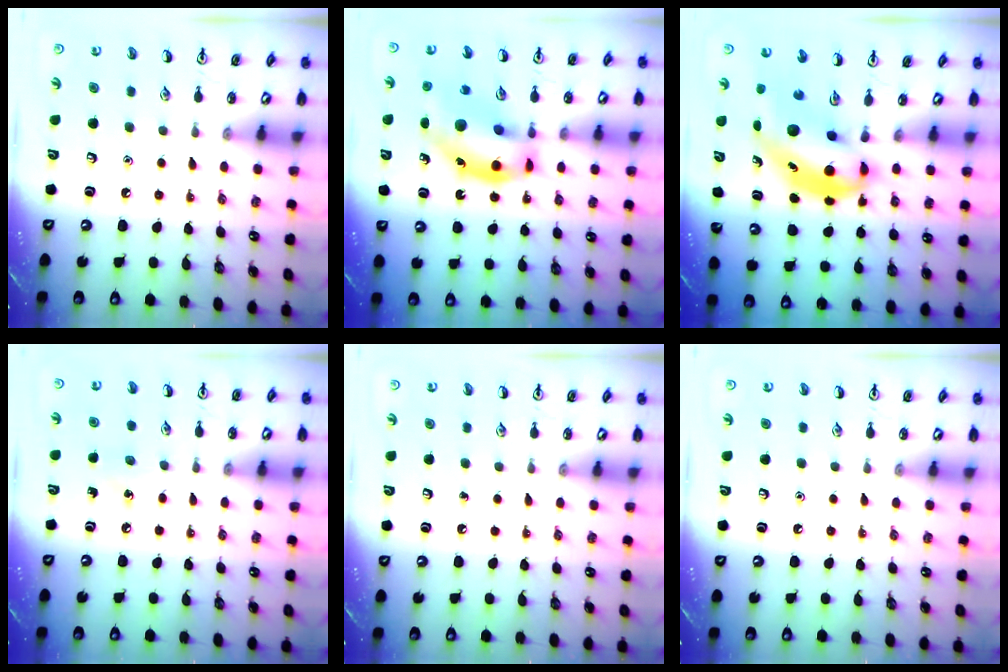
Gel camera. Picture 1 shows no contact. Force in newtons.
{"total": 15.9, "press": 15.6, "slide": 3.2}
{"total": 7.1, "press": 6.8, "slide": 2.0}
{"total": 4.9, "press": 4.6, "slide": 1.7}
{"total": 0.0}
{"total": 0.0}